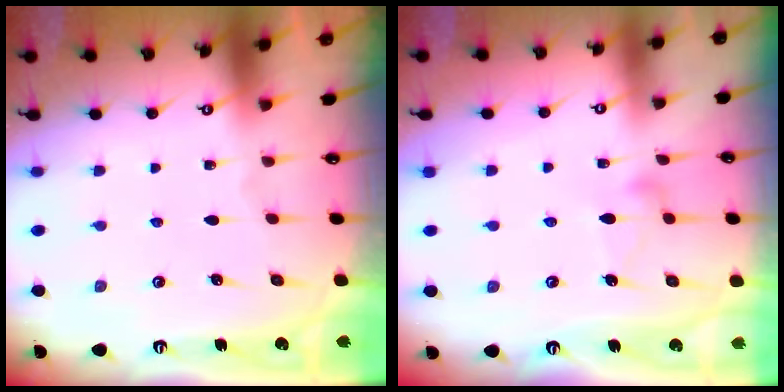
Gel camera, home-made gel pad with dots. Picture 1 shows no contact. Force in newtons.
{"total": 9.1, "press": 9.1, "slide": 0.4}